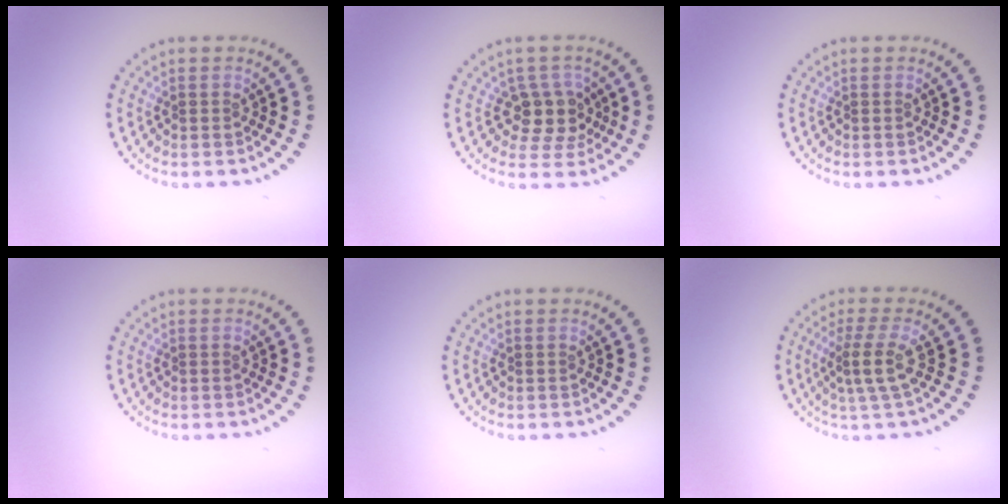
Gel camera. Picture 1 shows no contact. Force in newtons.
{"total": 3.6, "press": 2.9, "slide": 2.0}
{"total": 0.0}
{"total": 0.0}
{"total": 0.0}
{"total": 2.9, "press": 2.2, "slide": 1.9}